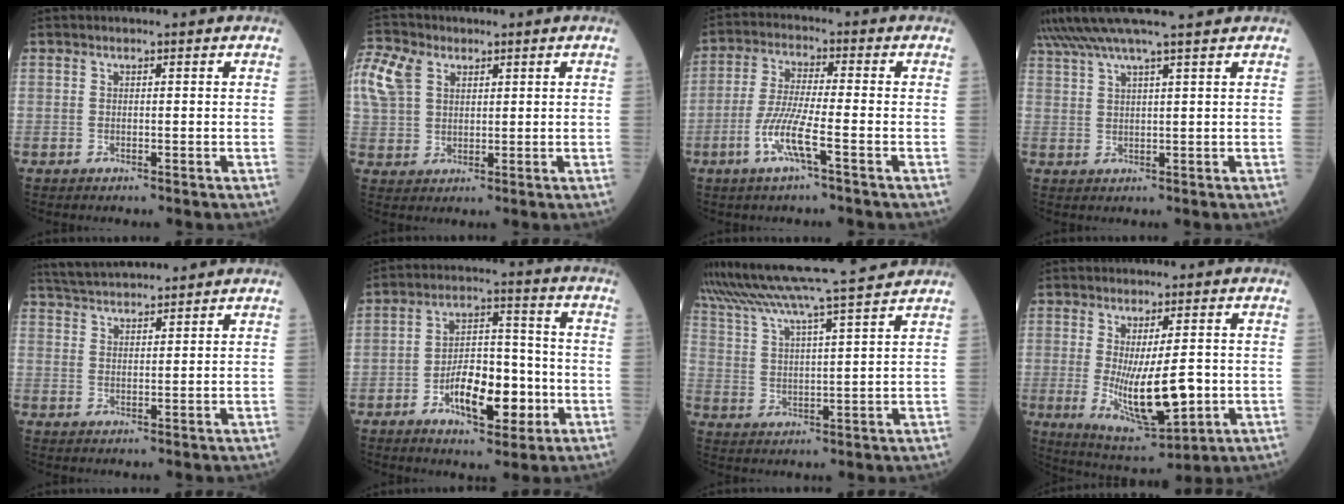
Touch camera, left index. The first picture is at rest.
{"total": 10.2, "force": [4.5, 7.0, 5.9], "torque": [-0.163, 0.027, 0.093]}
{"total": 7.1, "force": [-3.1, 0.1, 6.4], "torque": [-0.135, -0.006, -0.064]}
{"total": 11.4, "force": [9.4, -0.8, 6.4], "torque": [-0.114, 0.034, 0.142]}
{"total": 7.5, "force": [7.2, 0.4, 2.1], "torque": [-0.047, 0.034, 0.127]}
{"total": 11.0, "force": [-4.0, 4.9, 9.0], "torque": [-0.161, 0.013, -0.063]}
{"total": 16.8, "force": [14.9, -0.7, 7.8], "torque": [-0.154, 0.009, 0.232]}
{"total": 11.2, "force": [-1.7, 2.9, 10.7], "torque": [-0.187, -0.029, -0.013]}